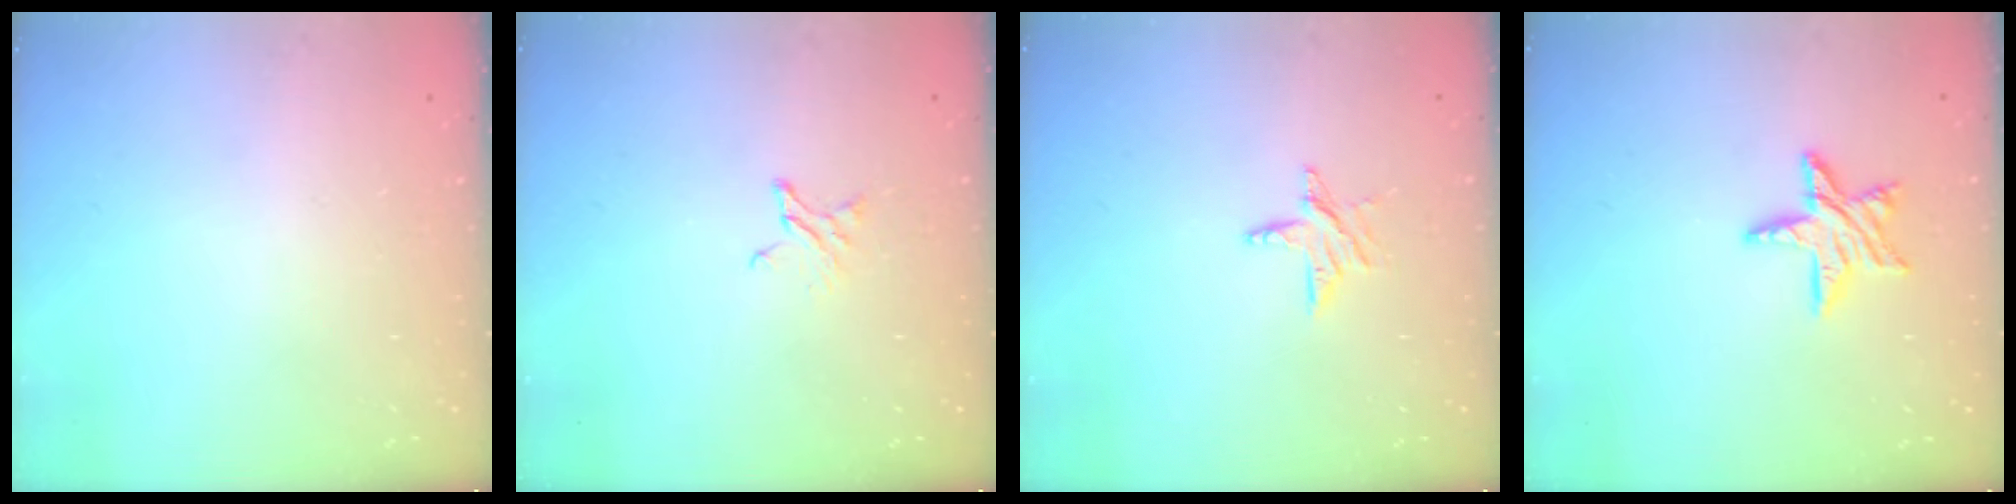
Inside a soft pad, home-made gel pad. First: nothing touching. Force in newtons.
{"total": 2.0, "press": 2.0, "slide": 0.1}
{"total": 5.5, "press": 5.5, "slide": 0.5}
{"total": 10.6, "press": 10.6, "slide": 0.8}